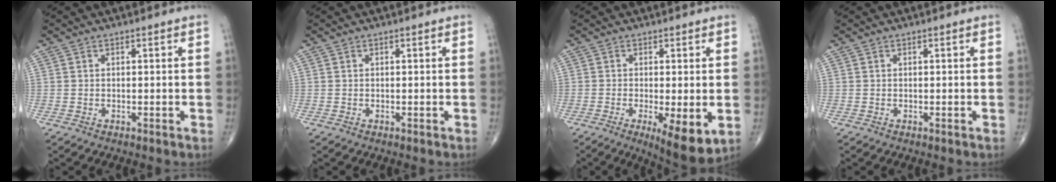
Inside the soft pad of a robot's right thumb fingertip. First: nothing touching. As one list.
[{"total": 0.0}, {"total": 8.8, "force": [-2.3, 2.5, 8.1], "torque": [-0.122, -0.023, -0.033]}, {"total": 0.0}]